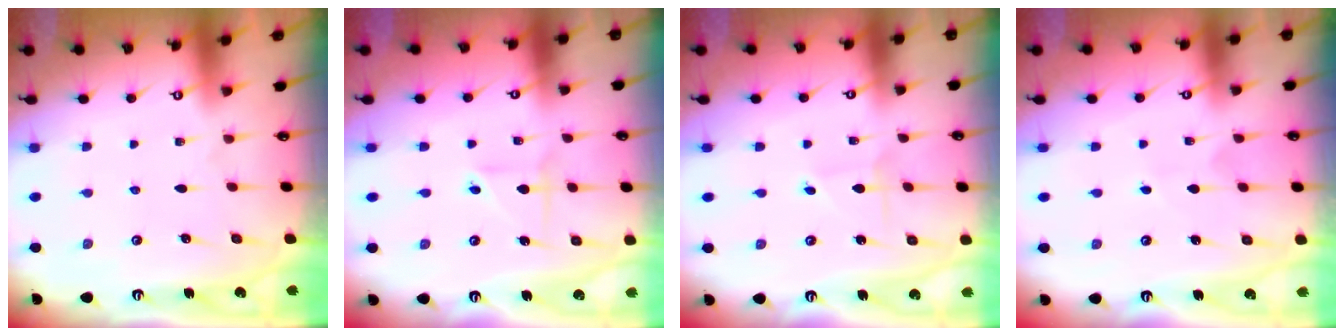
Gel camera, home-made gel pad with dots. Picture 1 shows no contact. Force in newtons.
{"total": 2.1, "press": 2.1, "slide": 0.6}
{"total": 1.7, "press": 1.7, "slide": 0.1}
{"total": 2.2, "press": 2.2, "slide": 0.2}